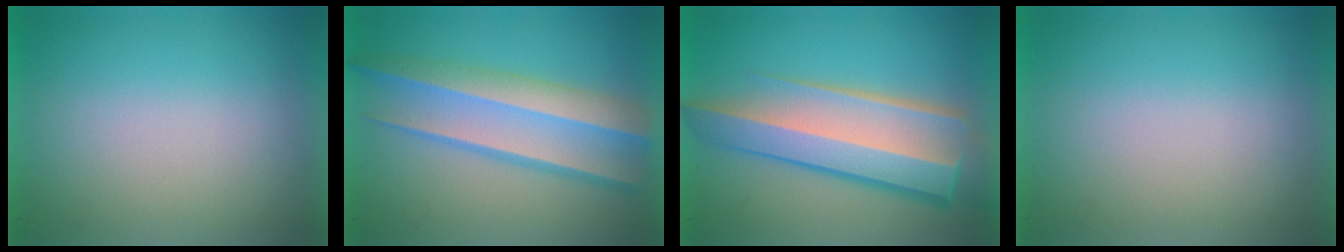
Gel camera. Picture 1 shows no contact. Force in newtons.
{"total": 5.7}
{"total": 8.8}
{"total": 0.0}